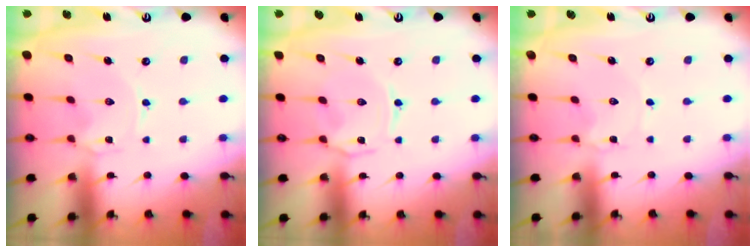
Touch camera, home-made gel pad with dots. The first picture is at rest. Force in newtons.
{"total": 1.5, "press": 1.4, "slide": 0.5}
{"total": 0.6, "press": 0.6, "slide": 0.1}